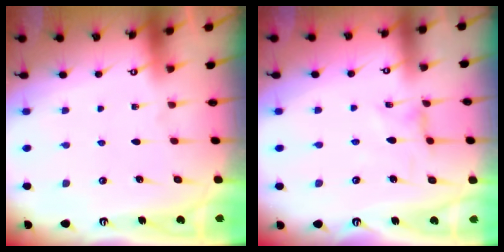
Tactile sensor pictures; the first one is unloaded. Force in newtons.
{"total": 0.0}